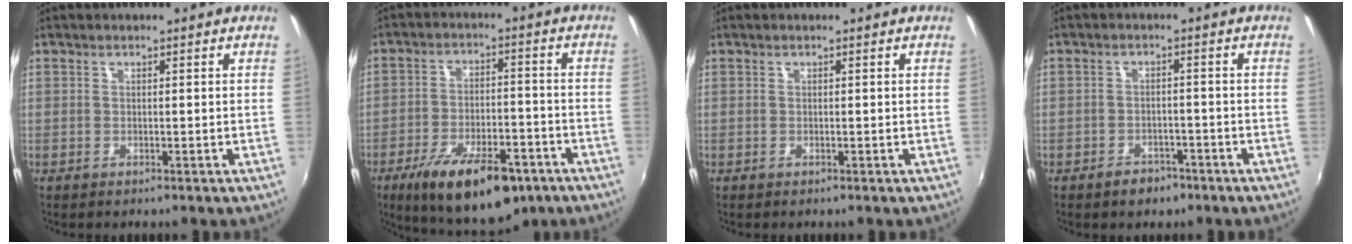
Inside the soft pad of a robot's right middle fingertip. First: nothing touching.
{"total": 17.7, "force": [-11.0, 6.7, 12.1], "torque": [-0.215, -0.028, -0.163]}
{"total": 0.0}
{"total": 4.3, "force": [-3.0, 2.8, 1.2], "torque": [-0.034, 0.005, -0.039]}